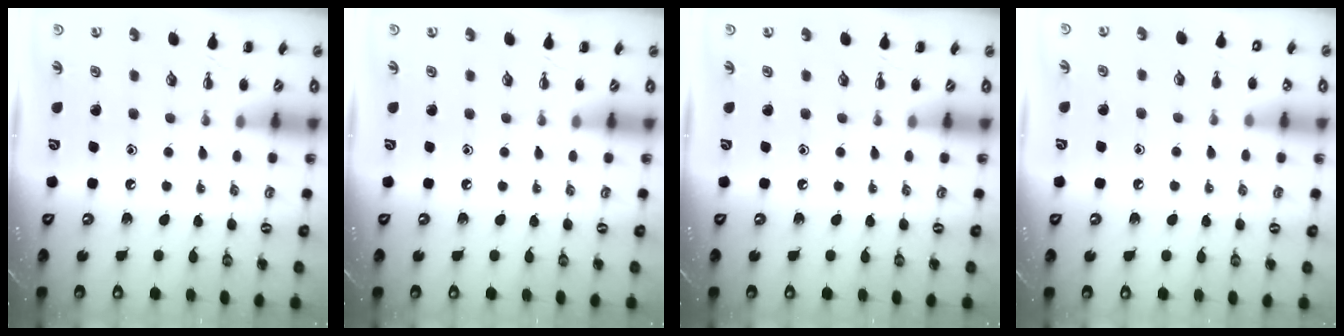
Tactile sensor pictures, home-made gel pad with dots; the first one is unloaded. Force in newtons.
{"total": 0.0}
{"total": 0.0}
{"total": 6.9, "press": 6.5, "slide": 2.3}